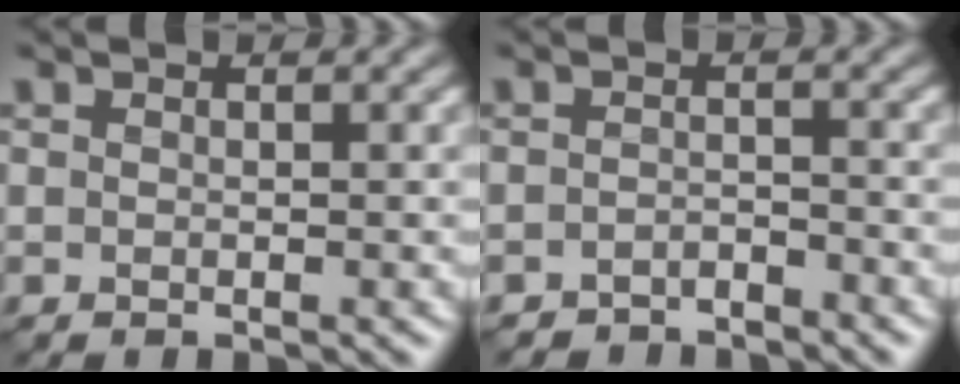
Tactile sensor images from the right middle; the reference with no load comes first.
{"total": 1.9, "force": [-1.8, 0.0, -0.3], "torque": [0.005, 0.006, -0.037]}